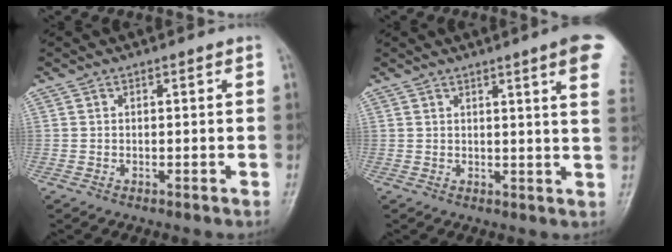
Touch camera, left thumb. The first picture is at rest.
{"total": 8.8, "force": [4.8, 0.3, 7.4], "torque": [-0.082, -0.013, 0.047]}